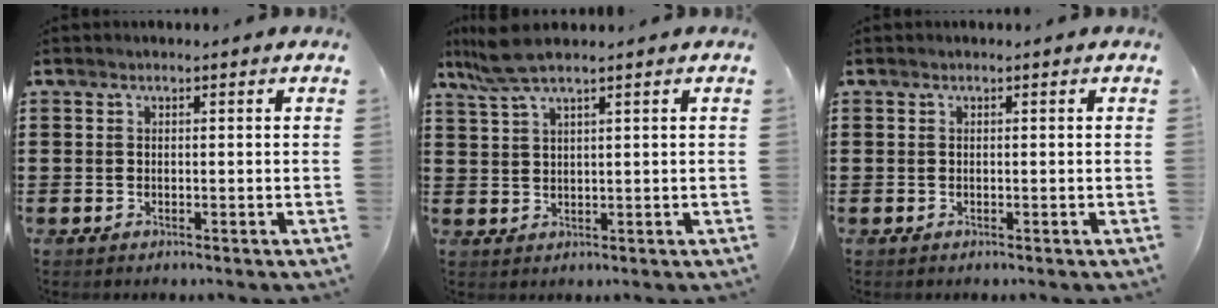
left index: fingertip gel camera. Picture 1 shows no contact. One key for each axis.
{"total": 4.7, "fx": 3.3, "fy": 0.3, "fz": 3.3, "tx": -0.079, "ty": -0.001, "tz": 0.059}
{"total": 0.0}